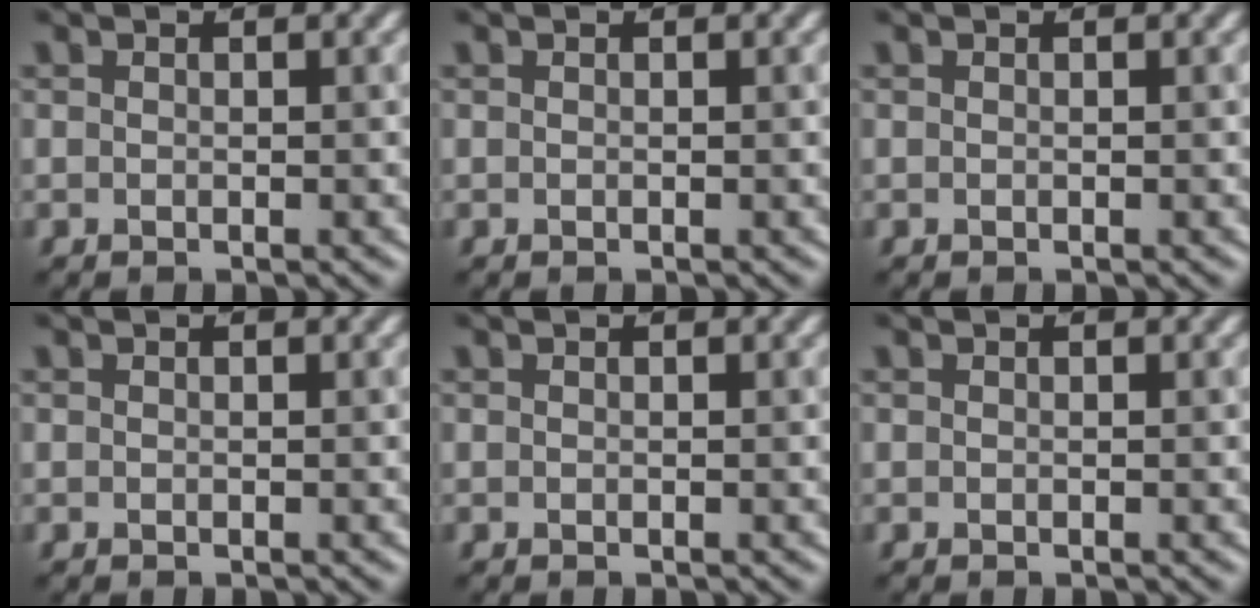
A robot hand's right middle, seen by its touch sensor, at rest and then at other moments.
{"total": 0.0}
{"total": 0.0}
{"total": 0.0}
{"total": 0.0}
{"total": 0.0}